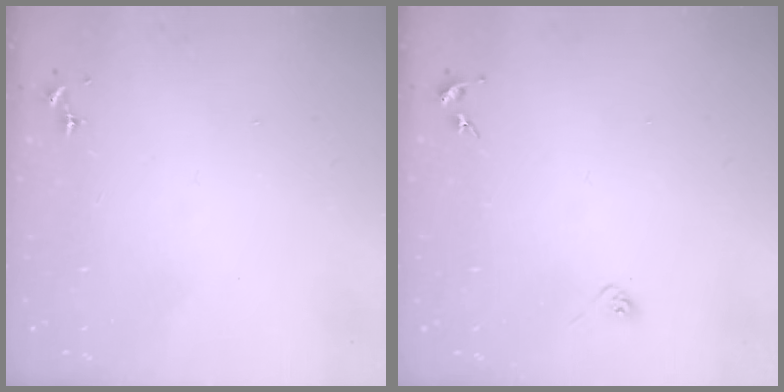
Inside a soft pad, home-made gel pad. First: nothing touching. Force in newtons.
{"total": 2.8, "press": 2.6, "slide": 1.1}